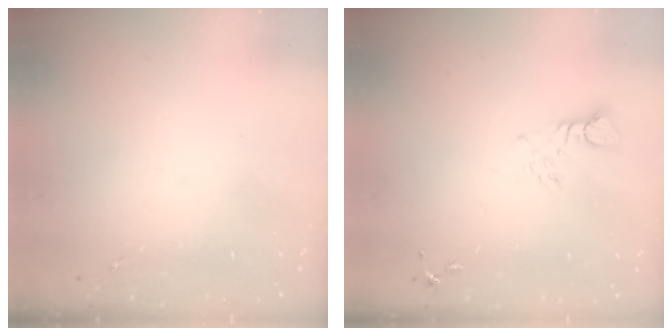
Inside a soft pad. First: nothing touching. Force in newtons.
{"total": 3.8, "press": 3.8, "slide": 0.3}